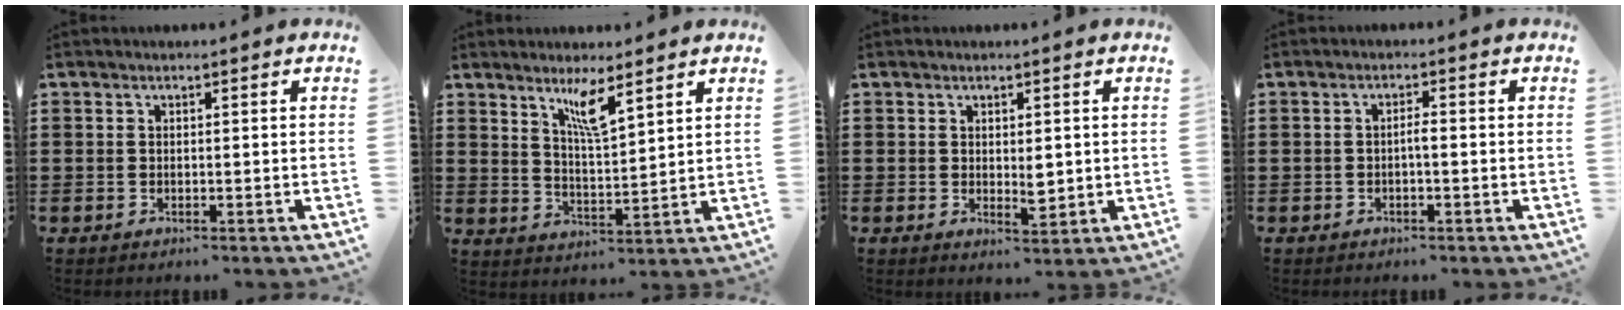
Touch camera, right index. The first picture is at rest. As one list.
[{"total": 5.4, "force": [3.7, 0.6, 3.9], "torque": [-0.079, -0.002, 0.061]}, {"total": 2.6, "force": [0.5, 1.6, 2.0], "torque": [-0.024, -0.004, 0.006]}, {"total": 1.4, "force": [-0.4, 0.2, 1.3], "torque": [-0.026, 0.001, -0.008]}]